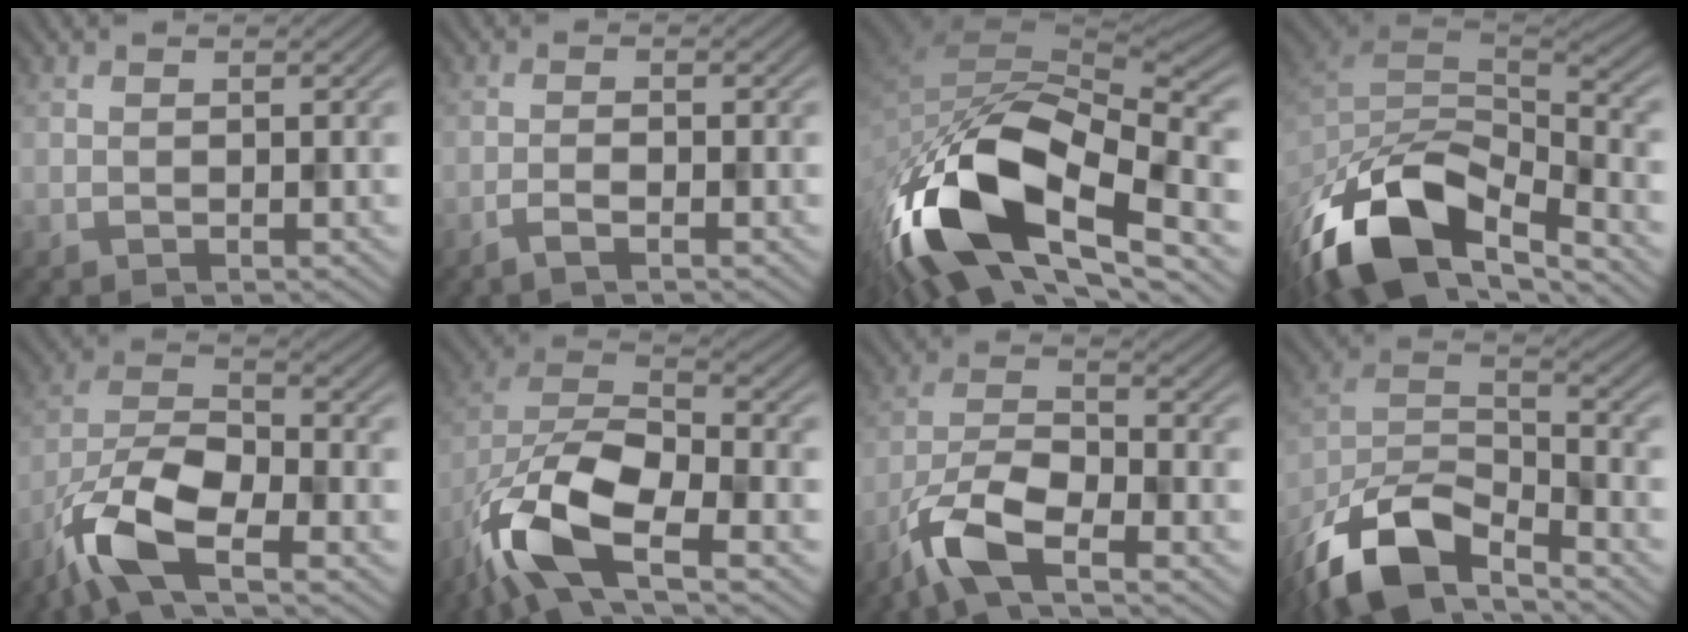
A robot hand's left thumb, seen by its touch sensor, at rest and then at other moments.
{"total": 1.5, "force": [-1.1, 0.2, 1.1], "torque": [-0.022, 0.007, -0.025]}
{"total": 18.7, "force": [-7.7, 8.8, 14.5], "torque": [-0.305, -0.028, -0.141]}
{"total": 15.9, "force": [-9.8, 7.0, 10.4], "torque": [-0.255, -0.027, -0.167]}
{"total": 11.2, "force": [-6.5, 4.4, 8.0], "torque": [-0.164, -0.007, -0.143]}
{"total": 14.3, "force": [-7.4, 6.4, 10.4], "torque": [-0.229, -0.019, -0.151]}
{"total": 8.6, "force": [-5.5, 2.8, 5.9], "torque": [-0.120, -0.001, -0.123]}
{"total": 13.4, "force": [-9.4, 5.1, 8.0], "torque": [-0.174, -0.013, -0.194]}